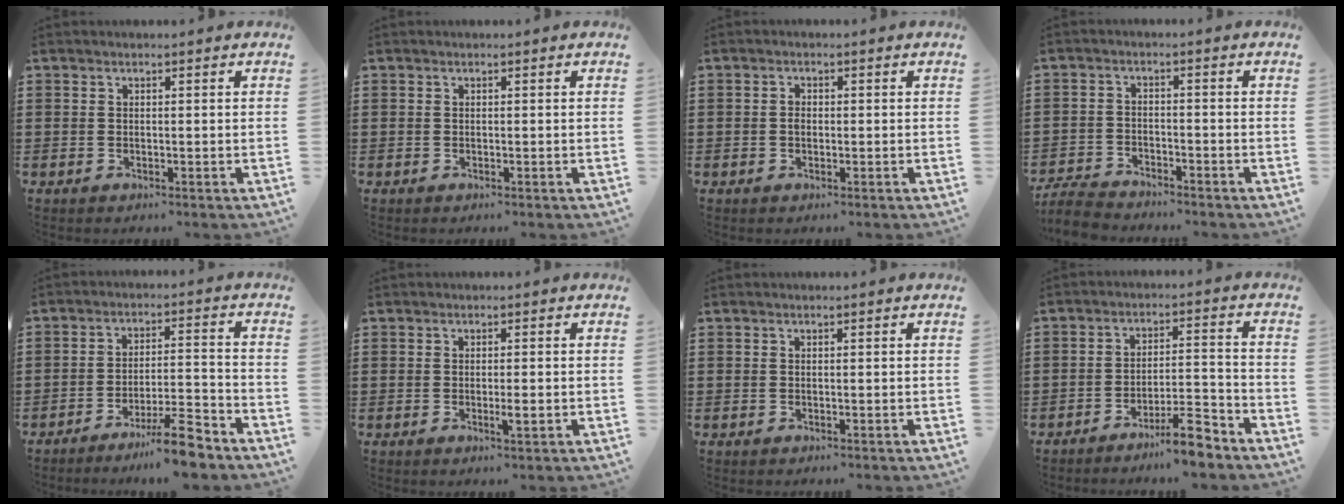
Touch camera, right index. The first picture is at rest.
{"total": 0.0}
{"total": 1.2, "force": [-0.1, 0.7, 0.9], "torque": [-0.020, 0.002, -0.003]}
{"total": 4.4, "force": [-4.3, 0.8, 0.8], "torque": [-0.034, -0.003, -0.093]}
{"total": 8.2, "force": [-6.8, 0.6, 4.5], "torque": [-0.066, 0.013, -0.123]}
{"total": 2.0, "force": [-0.6, 0.4, 1.9], "torque": [-0.038, -0.004, -0.012]}
{"total": 0.0}
{"total": 7.4, "force": [-6.4, 0.9, 3.7], "torque": [-0.053, 0.015, -0.116]}